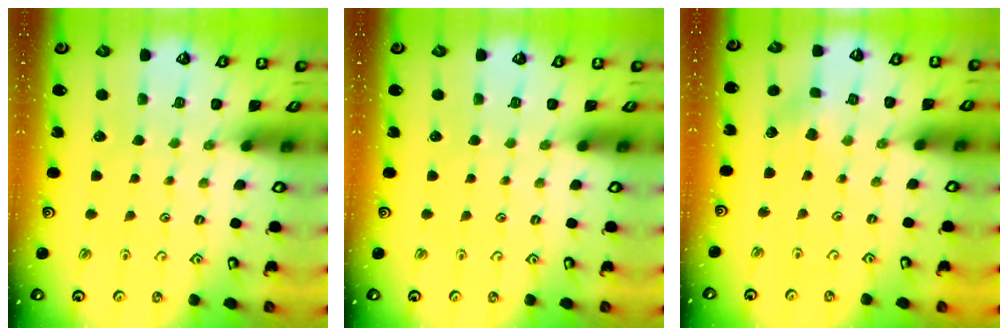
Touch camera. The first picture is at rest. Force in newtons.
{"total": 0.0}
{"total": 2.3, "press": 2.3, "slide": 0.3}